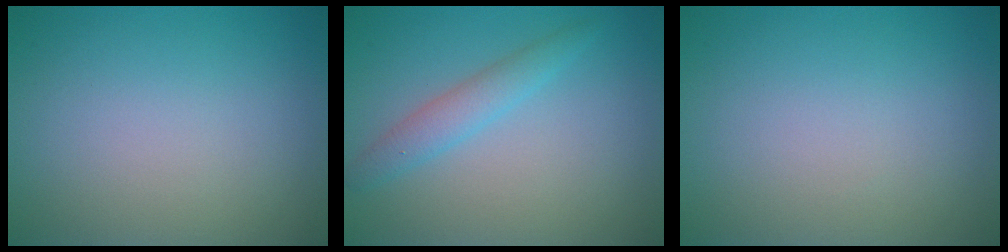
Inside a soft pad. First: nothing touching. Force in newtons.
{"total": 2.2, "press": 2.2, "slide": 0.3}
{"total": 0.0}